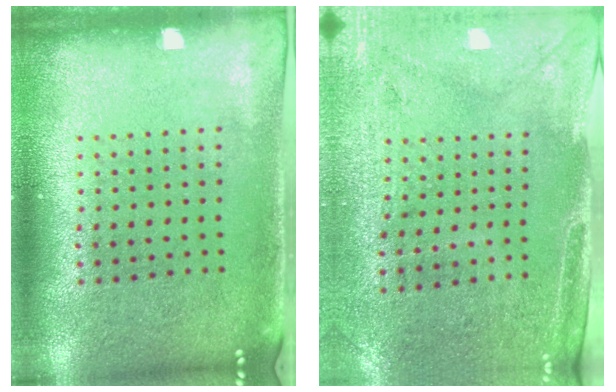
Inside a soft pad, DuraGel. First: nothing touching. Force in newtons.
{"total": 2.9, "press": 2.5, "slide": 1.5}